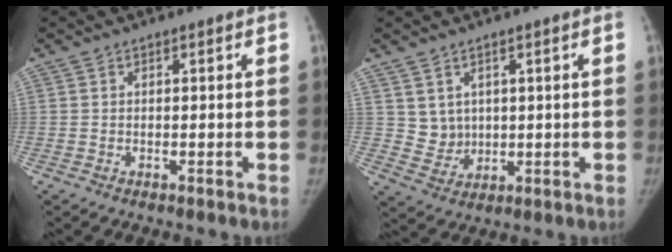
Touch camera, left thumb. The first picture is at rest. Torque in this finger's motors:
{"motor_torque": [-0.09, -0.10, 0.01, 0.00, -0.02]}